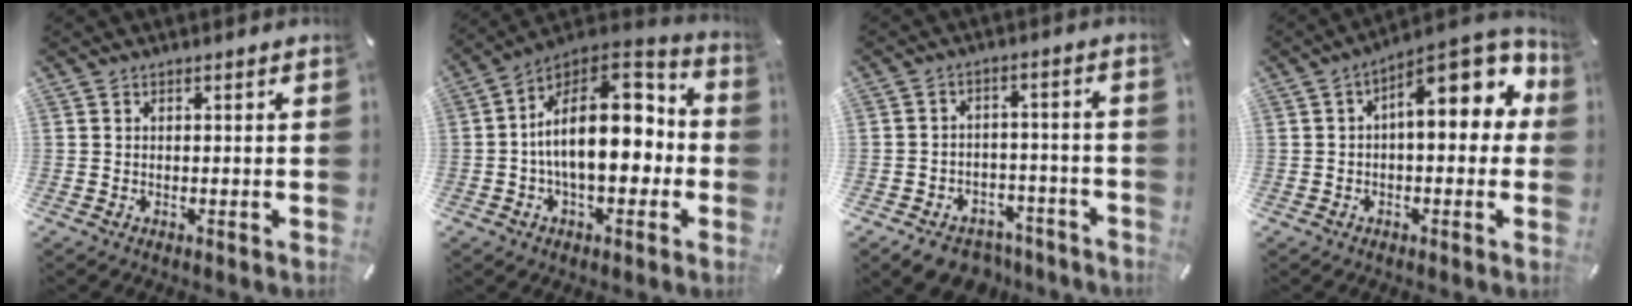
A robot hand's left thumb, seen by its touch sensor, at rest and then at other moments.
{"total": 20.9, "force": [-0.5, 12.5, 16.8], "torque": [-0.256, 0.000, -0.006]}
{"total": 7.8, "force": [-6.2, 4.0, 2.4], "torque": [-0.026, 0.043, -0.111]}
{"total": 13.7, "force": [4.1, 6.2, 11.5], "torque": [-0.159, -0.028, 0.067]}